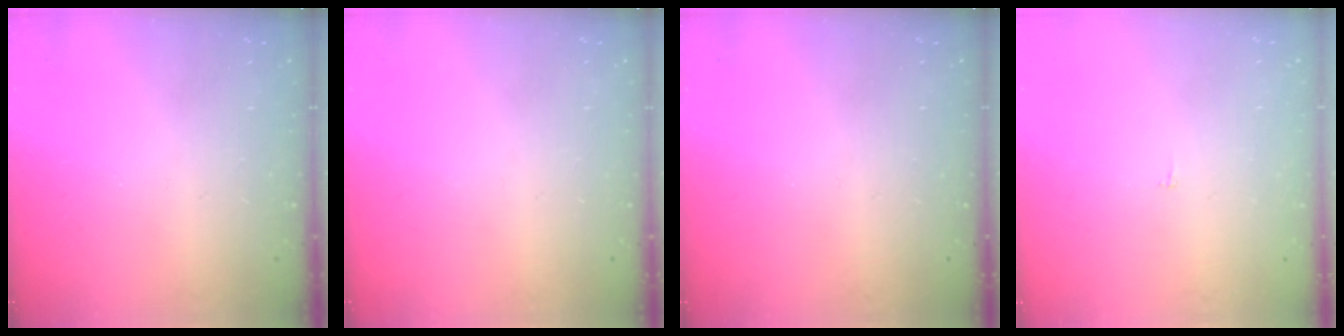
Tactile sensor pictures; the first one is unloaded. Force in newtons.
{"total": 0.0}
{"total": 0.0}
{"total": 2.3, "press": 2.3, "slide": 0.2}